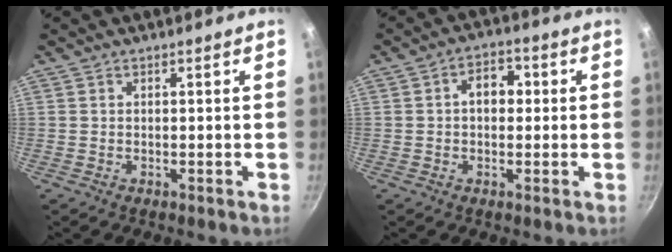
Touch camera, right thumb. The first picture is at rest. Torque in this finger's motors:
{"motor_torque": [-0.07, 1.22, 0.44, -0.03, 0.07]}